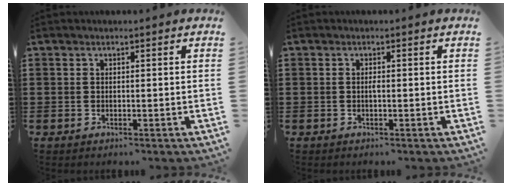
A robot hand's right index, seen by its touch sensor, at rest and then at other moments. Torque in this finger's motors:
{"motor_torque": [0.39, -0.33, 0.00, 0.03]}